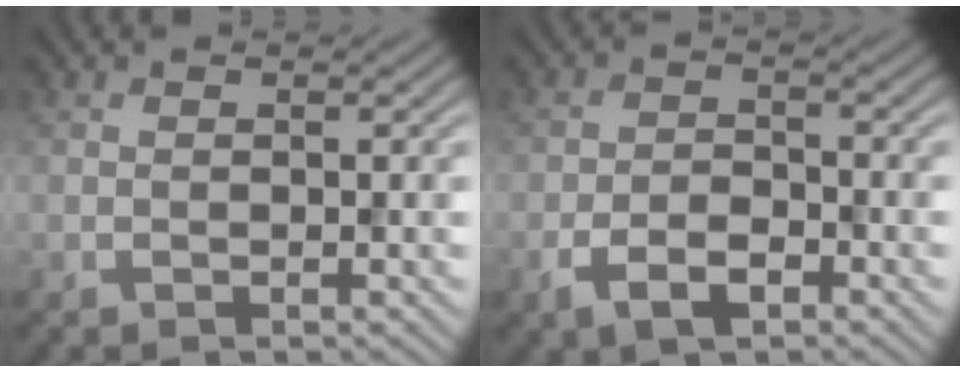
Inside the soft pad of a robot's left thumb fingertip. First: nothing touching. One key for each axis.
{"total": 4.7, "fx": -2.7, "fy": 2.5, "fz": 3.0, "tx": -0.058, "ty": -0.004, "tz": -0.056}